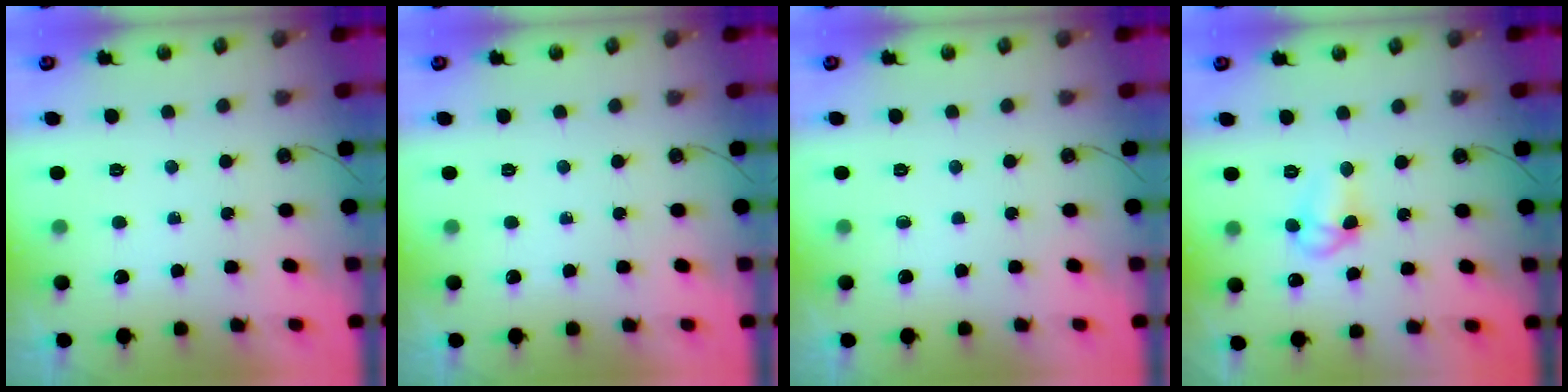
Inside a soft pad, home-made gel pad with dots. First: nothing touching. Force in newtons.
{"total": 0.0}
{"total": 0.0}
{"total": 8.1, "press": 8.1, "slide": 0.7}